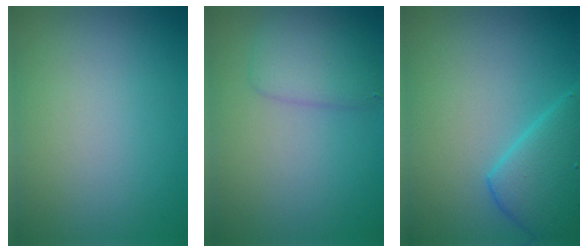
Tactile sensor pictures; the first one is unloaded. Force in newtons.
{"total": 2.8, "press": 2.8, "slide": 0.1}
{"total": 5.0, "press": 5.0, "slide": 0.3}